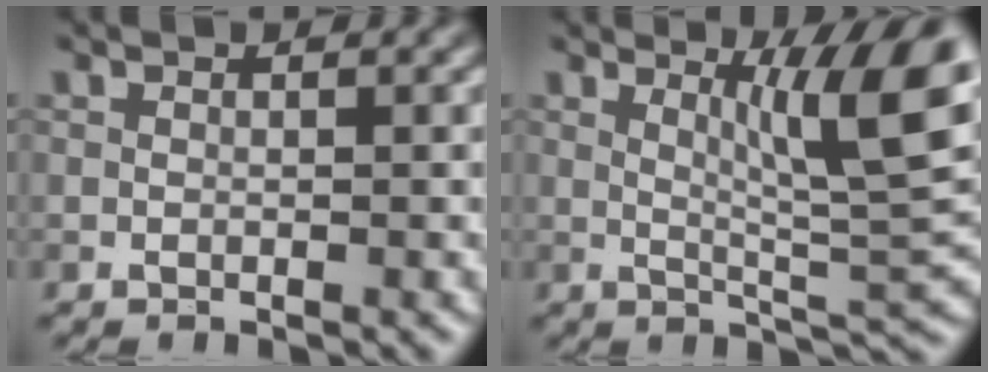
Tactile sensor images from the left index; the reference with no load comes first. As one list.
[{"total": 8.5, "force": [2.5, 1.6, 8.0], "torque": [-0.107, 0.002, 0.046]}]